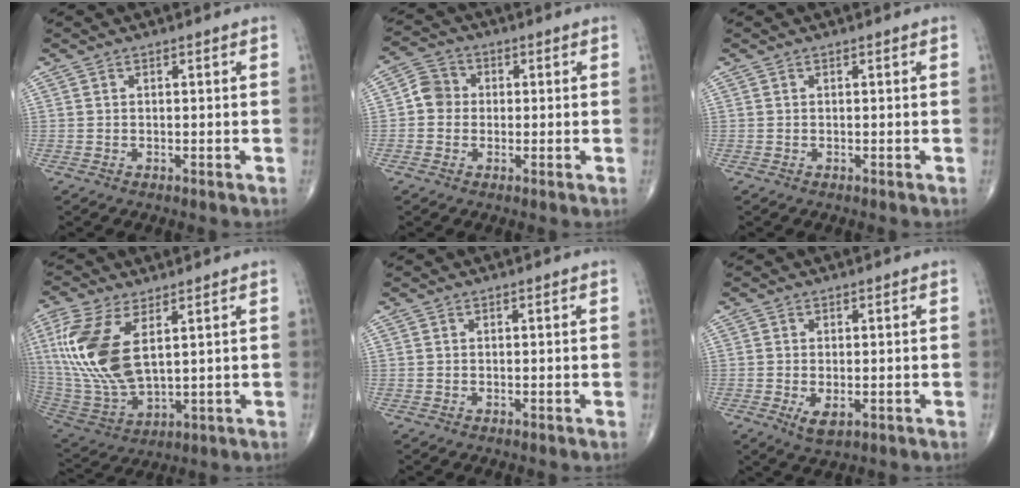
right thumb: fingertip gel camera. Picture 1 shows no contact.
{"total": 4.8, "force": [-0.2, 4.5, 1.8], "torque": [-0.013, 0.012, -0.014]}
{"total": 0.0}
{"total": 17.3, "force": [4.8, 8.2, 14.4], "torque": [-0.323, -0.019, 0.106]}
{"total": 0.0}
{"total": 3.4, "force": [-0.9, 1.7, 2.7], "torque": [-0.049, -0.008, -0.009]}